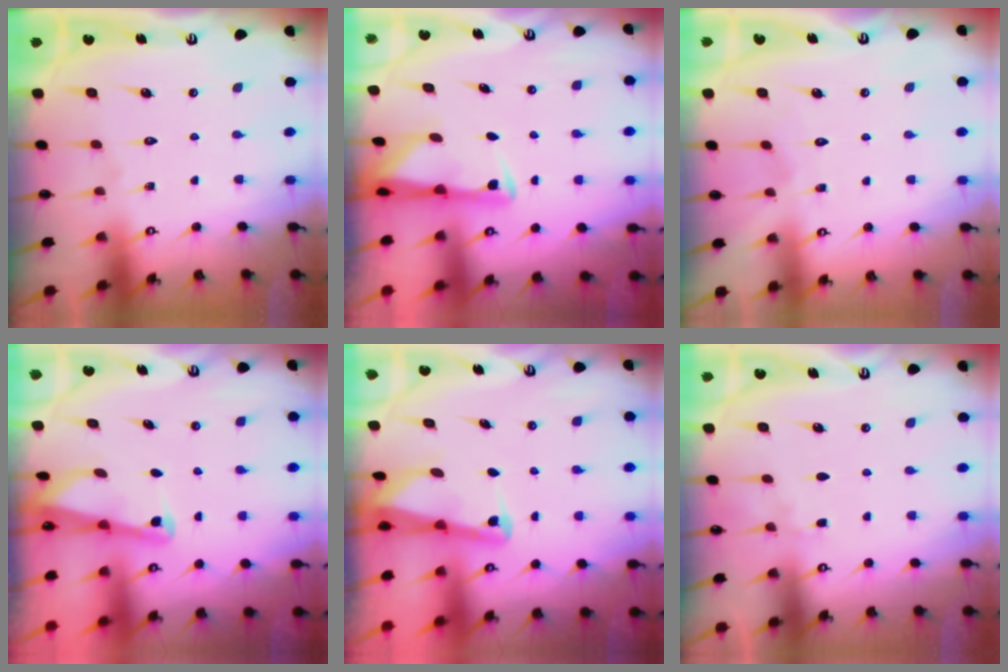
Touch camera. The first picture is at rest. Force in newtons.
{"total": 2.9, "press": 2.9, "slide": 0.6}
{"total": 3.3, "press": 3.3, "slide": 0.4}
{"total": 2.2, "press": 2.2, "slide": 0.3}
{"total": 2.5, "press": 2.5, "slide": 0.6}
{"total": 2.9, "press": 2.8, "slide": 0.5}